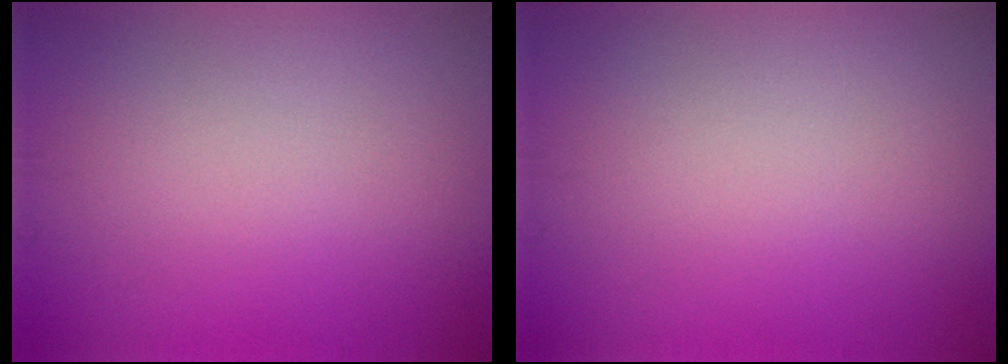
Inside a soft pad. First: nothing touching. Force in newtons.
{"total": 0.0}